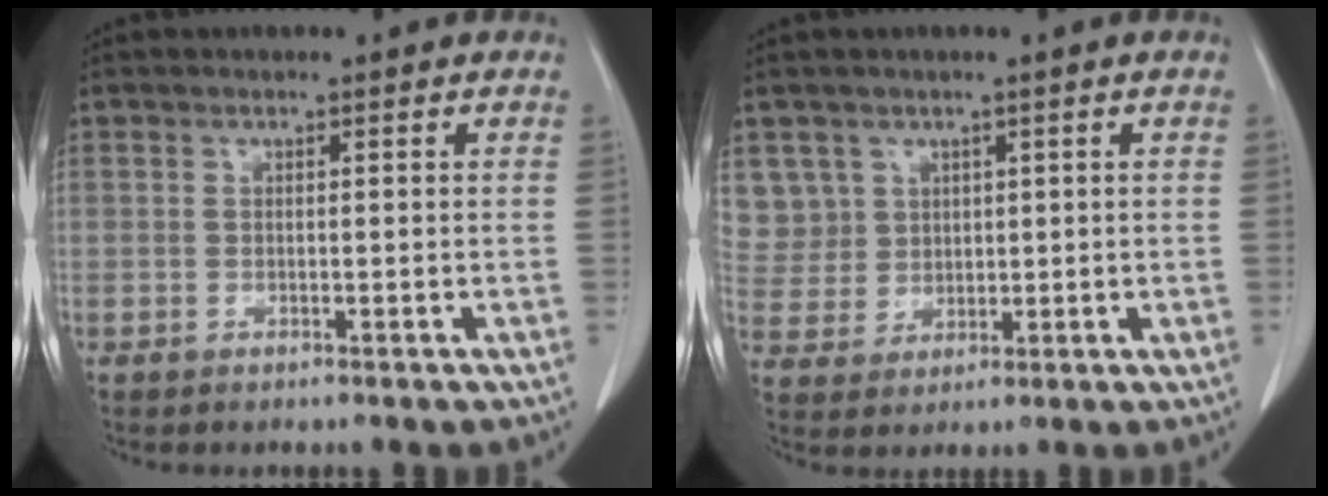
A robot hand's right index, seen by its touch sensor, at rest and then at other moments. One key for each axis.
{"total": 6.9, "fx": 3.4, "fy": 6.0, "fz": -0.1, "tx": 0.004, "ty": 0.011, "tz": 0.080}